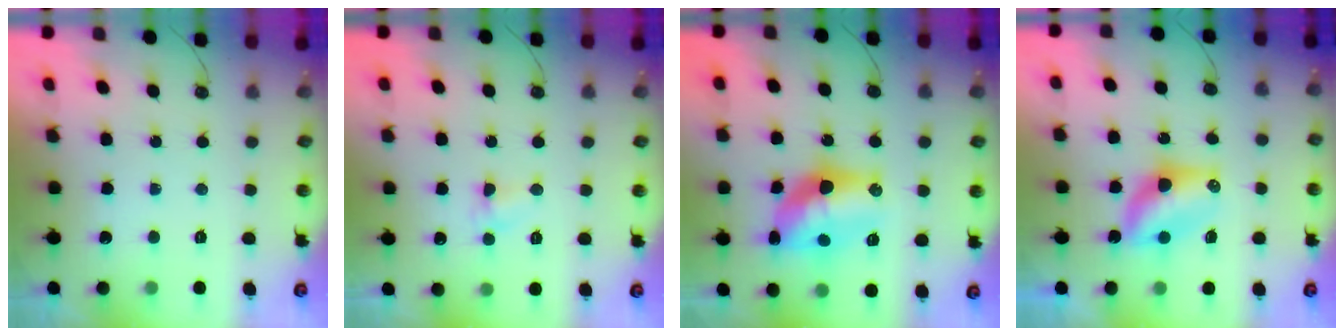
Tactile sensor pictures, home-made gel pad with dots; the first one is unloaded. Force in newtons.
{"total": 5.3, "press": 5.2, "slide": 0.5}
{"total": 14.6, "press": 14.0, "slide": 4.0}
{"total": 7.3, "press": 7.3, "slide": 0.3}